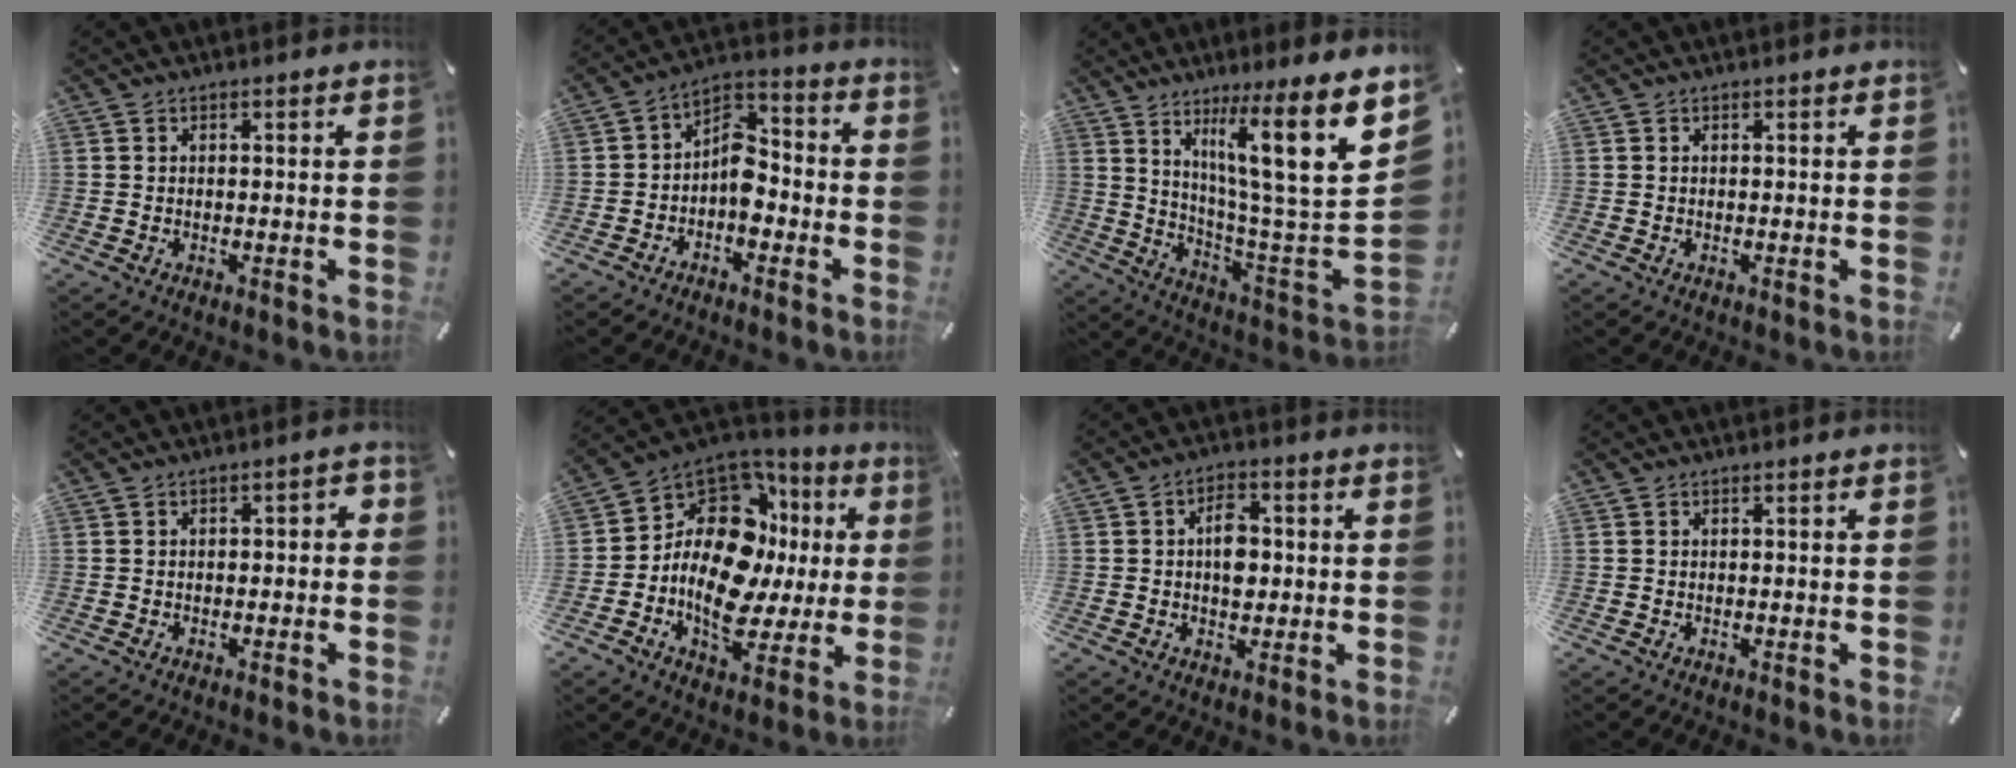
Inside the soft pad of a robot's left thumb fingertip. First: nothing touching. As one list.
[{"total": 8.4, "force": [-3.8, 5.5, 5.1], "torque": [-0.094, 0.015, -0.074]}, {"total": 18.9, "force": [9.9, 2.4, 16.0], "torque": [-0.253, -0.081, 0.142]}, {"total": 0.0}, {"total": 2.2, "force": [-1.4, 1.1, 1.4], "torque": [-0.024, 0.009, -0.027]}, {"total": 17.7, "force": [0.2, 12.3, 12.7], "torque": [-0.239, -0.024, -0.001]}, {"total": 6.4, "force": [0.3, 4.0, 4.9], "torque": [-0.063, -0.001, -0.001]}, {"total": 0.0}]